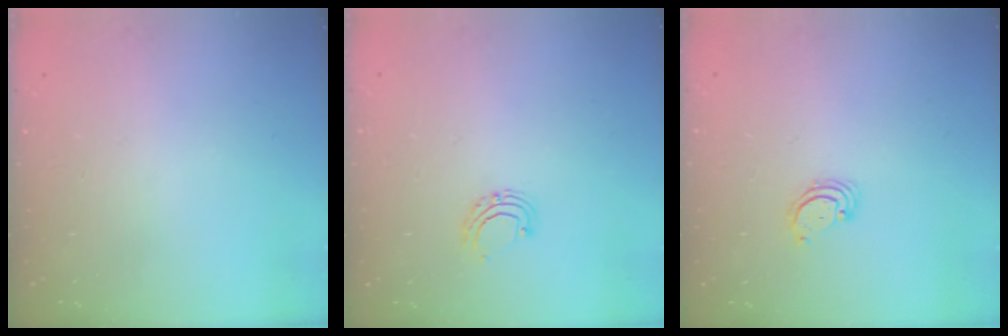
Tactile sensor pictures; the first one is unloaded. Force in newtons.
{"total": 5.2, "press": 5.2, "slide": 0.6}
{"total": 2.8, "press": 2.8, "slide": 0.2}